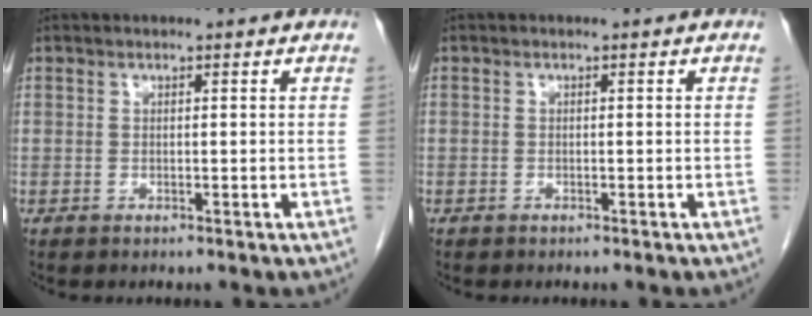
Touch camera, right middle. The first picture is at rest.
{"total": 0.0}